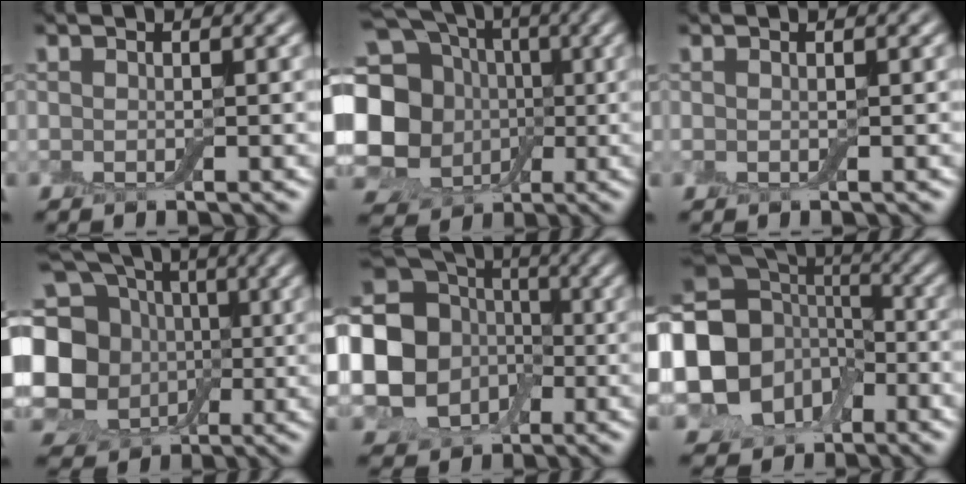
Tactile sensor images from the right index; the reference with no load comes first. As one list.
[{"total": 19.6, "force": [-1.0, 17.9, 8.0], "torque": [-0.205, -0.008, -0.055]}, {"total": 0.0}, {"total": 17.5, "force": [-0.5, 15.8, 7.5], "torque": [-0.201, 0.001, -0.037]}, {"total": 13.0, "force": [-1.1, 11.3, 6.2], "torque": [-0.127, -0.016, -0.050]}, {"total": 12.7, "force": [-3.9, 10.0, 6.8], "torque": [-0.154, -0.020, -0.088]}]